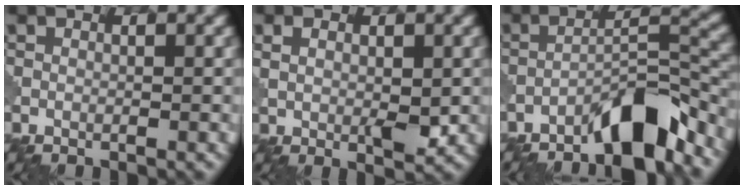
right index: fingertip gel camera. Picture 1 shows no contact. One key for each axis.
{"total": 3.8, "fx": 0.3, "fy": 1.9, "fz": 3.3, "tx": -0.061, "ty": -0.001, "tz": 0.010}
{"total": 6.6, "fx": -5.2, "fy": 1.1, "fz": 3.9, "tx": -0.055, "ty": 0.015, "tz": -0.090}